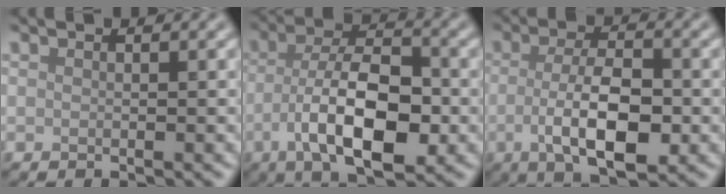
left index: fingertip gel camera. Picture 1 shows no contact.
{"total": 9.2, "force": [-2.7, 3.8, 7.9], "torque": [-0.137, 0.002, -0.049]}
{"total": 6.7, "force": [-1.4, 2.5, 6.1], "torque": [-0.110, -0.008, -0.024]}